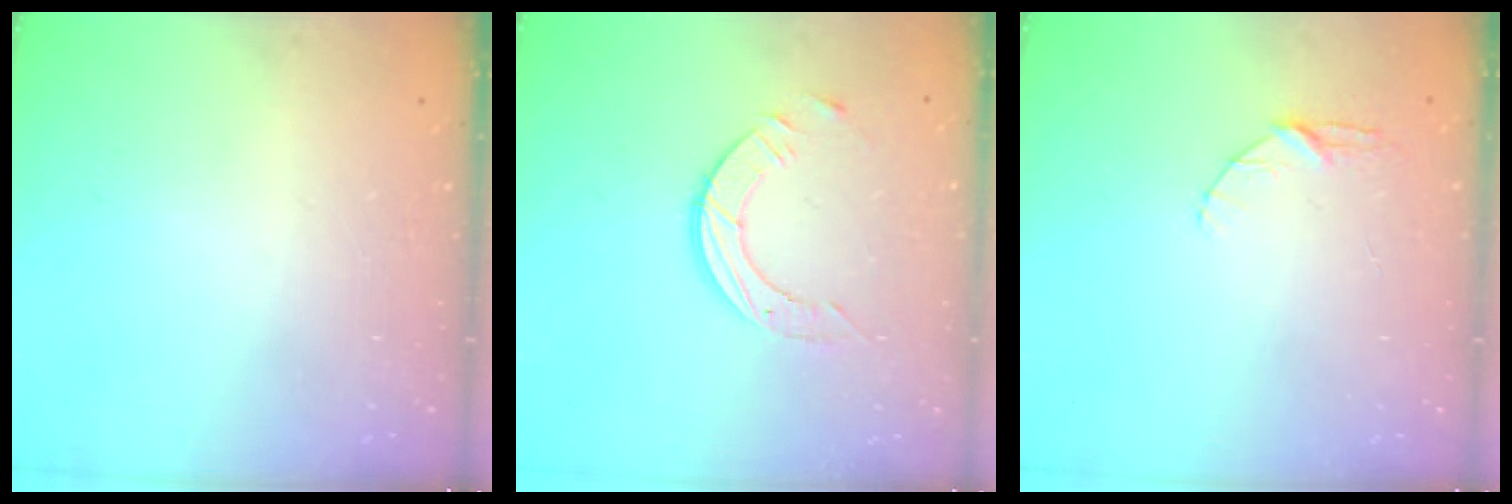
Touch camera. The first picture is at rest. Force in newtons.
{"total": 9.0, "press": 9.0, "slide": 0.8}
{"total": 4.0, "press": 3.9, "slide": 0.4}